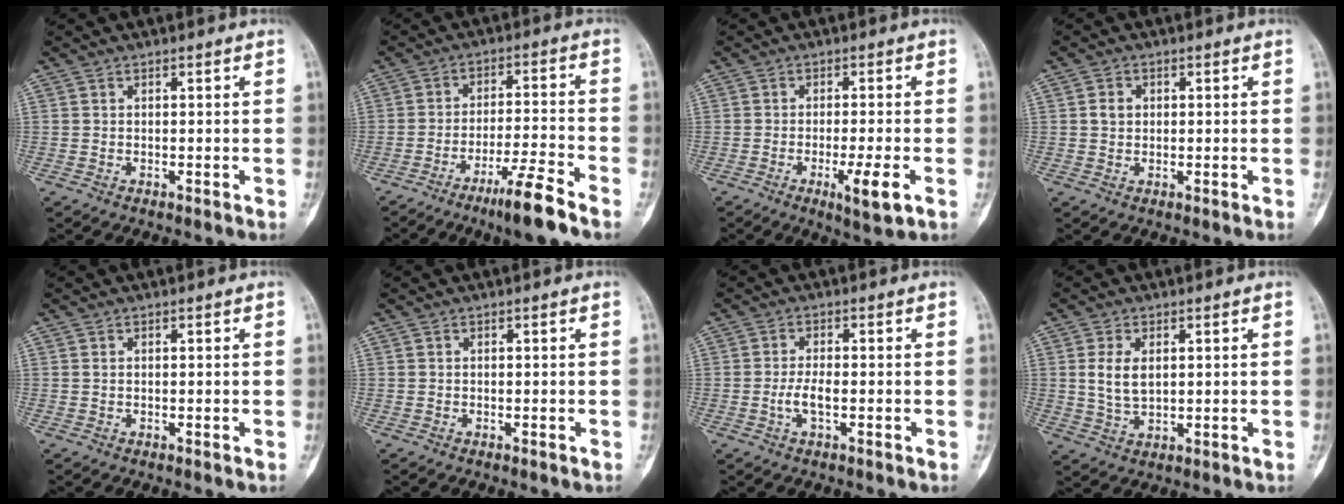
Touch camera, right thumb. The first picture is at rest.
{"total": 8.9, "force": [-6.2, 0.2, 6.4], "torque": [-0.117, 0.032, -0.110]}
{"total": 6.1, "force": [-2.3, 0.7, 5.7], "torque": [-0.099, -0.005, -0.033]}
{"total": 2.4, "force": [0.4, 2.0, 1.2], "torque": [-0.015, 0.003, 0.007]}
{"total": 0.0}
{"total": 0.0}
{"total": 3.3, "force": [-0.9, 1.1, 3.0], "torque": [-0.065, 0.005, -0.018]}
{"total": 5.6, "force": [1.1, 3.3, 4.4], "torque": [-0.080, -0.008, 0.026]}